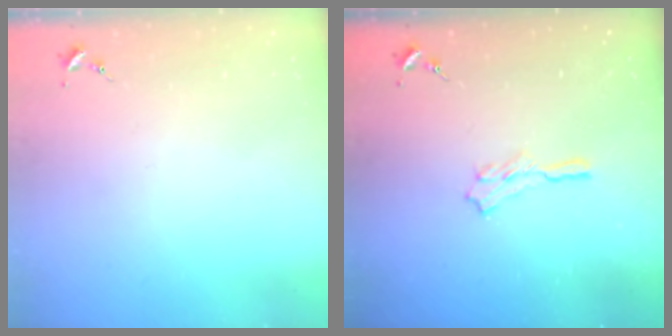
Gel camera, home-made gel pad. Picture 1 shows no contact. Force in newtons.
{"total": 5.5, "press": 5.5, "slide": 0.6}